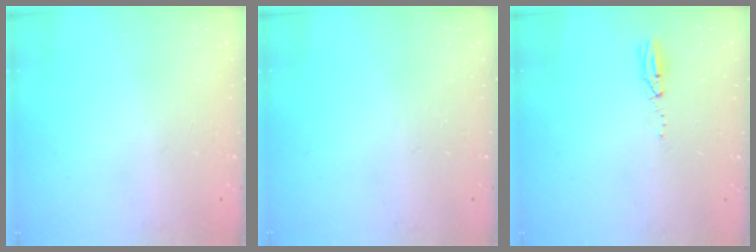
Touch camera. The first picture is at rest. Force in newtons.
{"total": 0.0}
{"total": 14.6, "press": 5.0, "slide": 13.7}